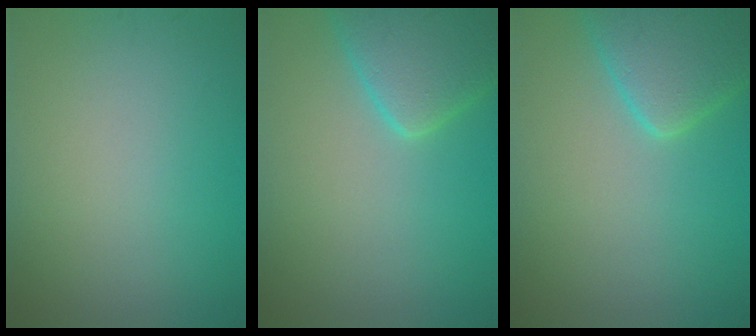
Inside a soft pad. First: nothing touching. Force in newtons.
{"total": 5.0, "press": 5.0, "slide": 0.4}
{"total": 5.0, "press": 5.0, "slide": 0.4}